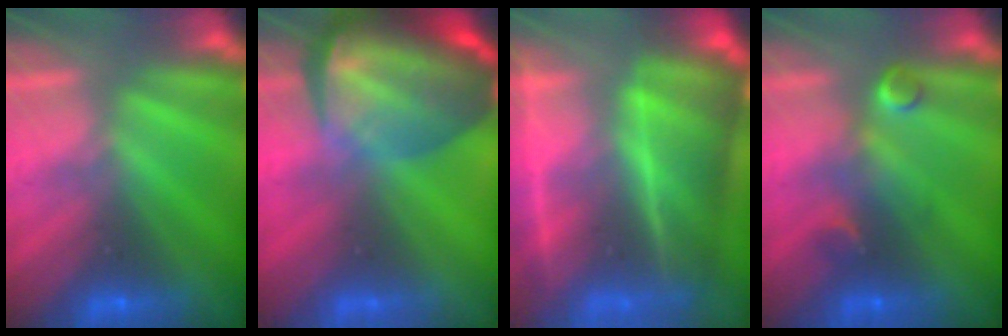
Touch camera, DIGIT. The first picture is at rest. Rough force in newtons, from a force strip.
{"total": 7.8}
{"total": 7.0}
{"total": 3.1}